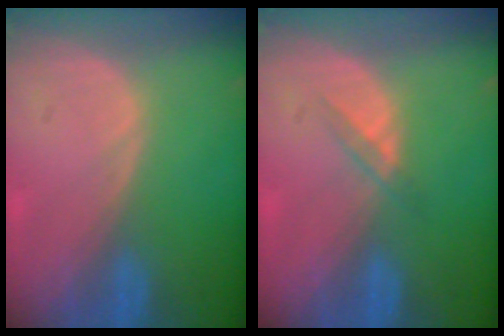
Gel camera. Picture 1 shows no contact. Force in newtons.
{"total": 1.9, "press": 1.7, "slide": 1.0}